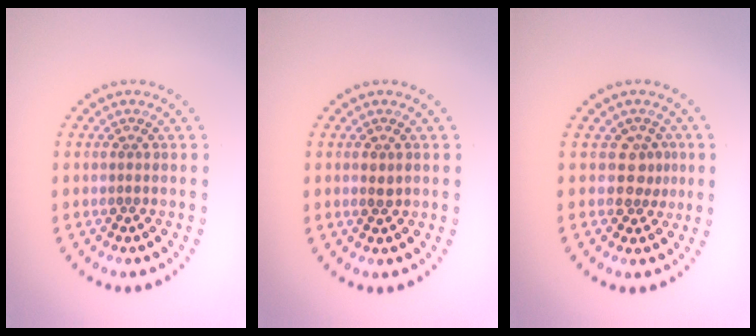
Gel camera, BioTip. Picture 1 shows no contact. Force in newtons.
{"total": 1.0, "press": 1.0, "slide": 0.1}
{"total": 2.0, "press": 1.6, "slide": 1.3}